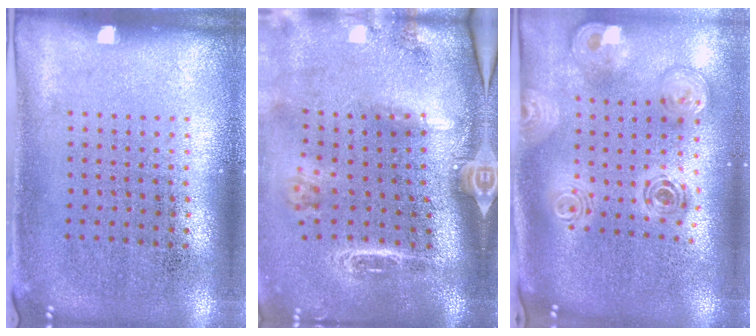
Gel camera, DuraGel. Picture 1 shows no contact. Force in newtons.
{"total": 2.8, "press": 2.0, "slide": 2.0}
{"total": 2.0, "press": 1.7, "slide": 1.0}